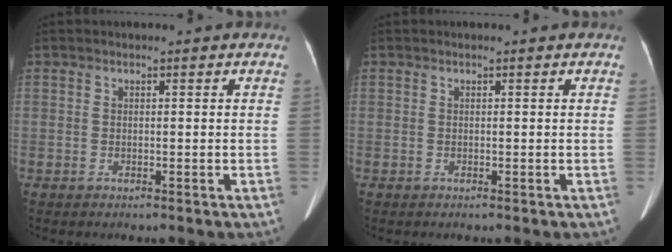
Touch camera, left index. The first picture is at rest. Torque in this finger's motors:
{"motor_torque": [0.03, -0.12, 0.00, 0.01]}